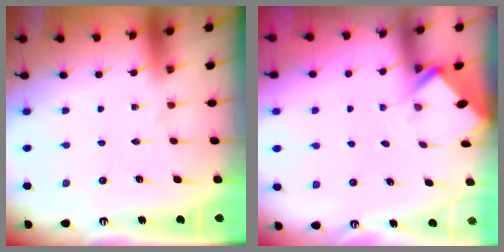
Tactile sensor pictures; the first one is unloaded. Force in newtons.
{"total": 2.7, "press": 2.7, "slide": 0.2}